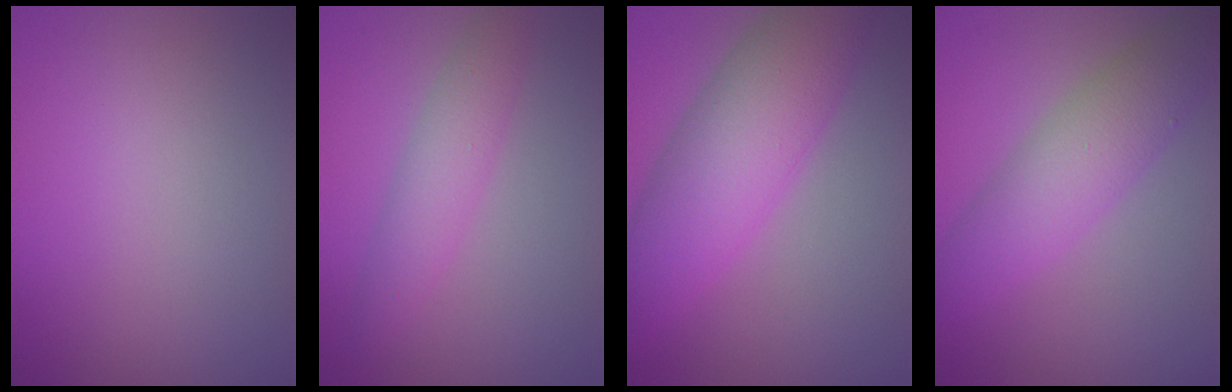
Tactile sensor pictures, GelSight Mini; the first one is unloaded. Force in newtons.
{"total": 2.9, "press": 2.9, "slide": 0.1}
{"total": 8.0, "press": 8.0, "slide": 0.1}
{"total": 5.2, "press": 5.2, "slide": 0.2}